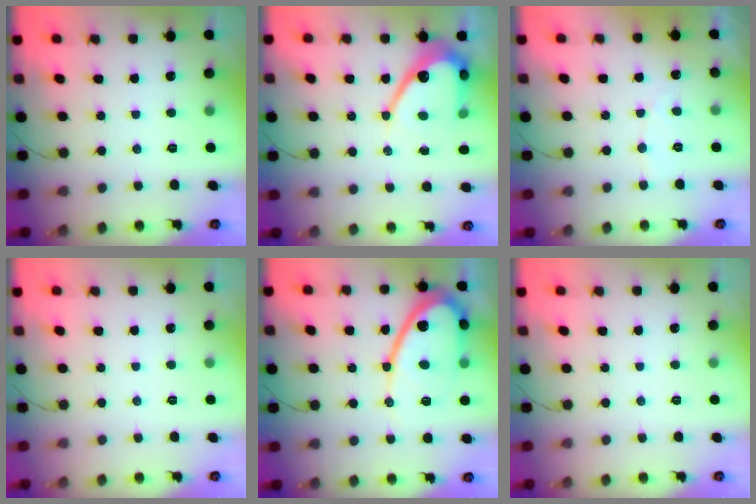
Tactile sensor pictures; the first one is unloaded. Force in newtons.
{"total": 10.8, "press": 10.8, "slide": 1.0}
{"total": 2.6, "press": 2.6, "slide": 0.2}
{"total": 0.0}
{"total": 15.0, "press": 14.9, "slide": 1.3}
{"total": 0.0}